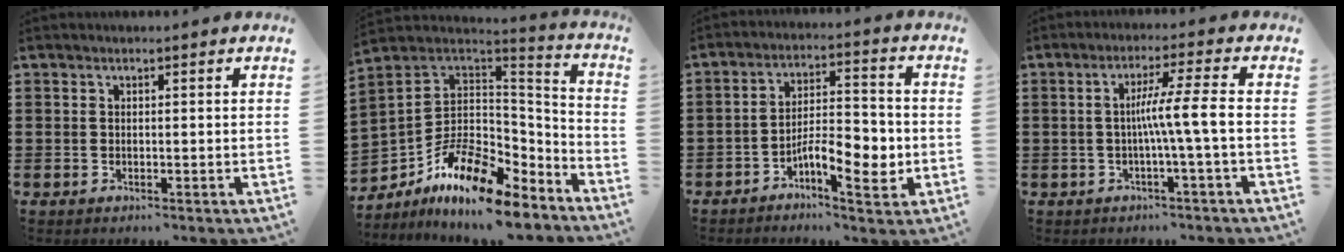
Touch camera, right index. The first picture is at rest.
{"total": 12.2, "force": [-8.1, 4.8, 7.7], "torque": [-0.157, 0.014, -0.150]}
{"total": 7.7, "force": [-3.1, 2.8, 6.5], "torque": [-0.106, 0.002, -0.057]}
{"total": 6.2, "force": [-1.1, -0.9, 6.1], "torque": [-0.110, -0.005, -0.028]}